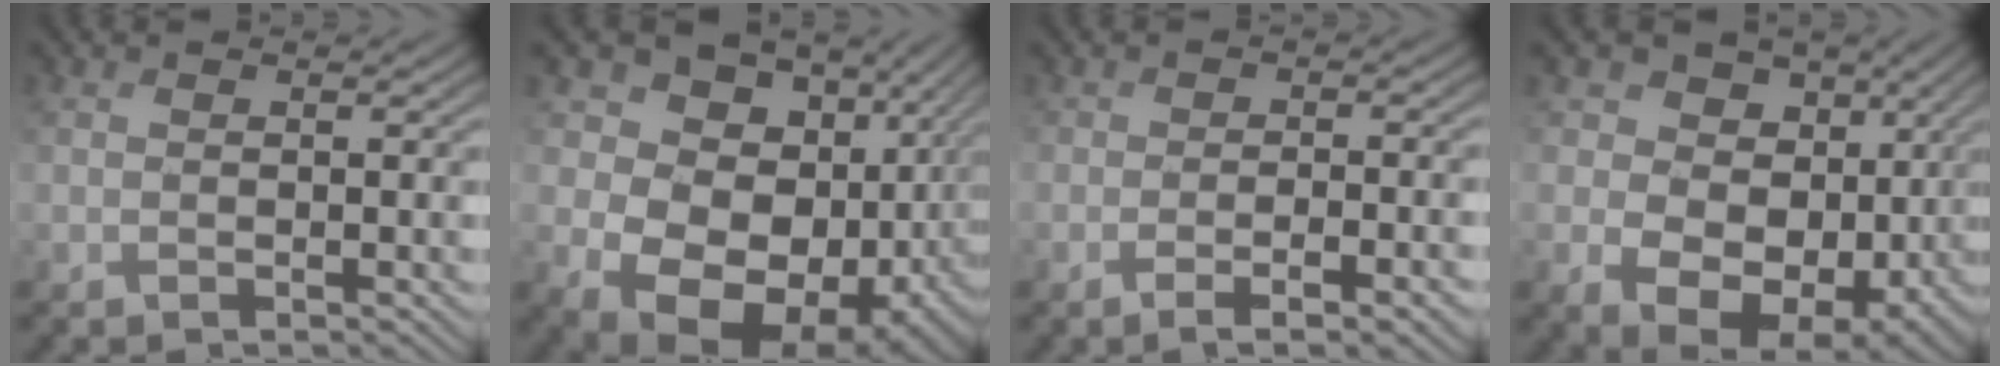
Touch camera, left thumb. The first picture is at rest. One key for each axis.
{"total": 17.4, "fx": -0.9, "fy": 14.0, "fz": 10.3, "tx": -0.164, "ty": -0.047, "tz": 0.022}
{"total": 4.0, "fx": -2.7, "fy": 0.8, "fz": 2.8, "tx": -0.046, "ty": 0.000, "tz": -0.040}
{"total": 11.4, "fx": -0.2, "fy": 9.4, "fz": 6.4, "tx": -0.120, "ty": -0.036, "tz": -0.004}